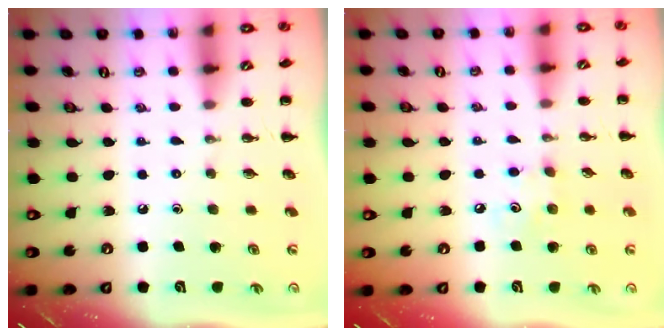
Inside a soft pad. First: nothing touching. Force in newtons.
{"total": 3.8, "press": 3.7, "slide": 0.7}